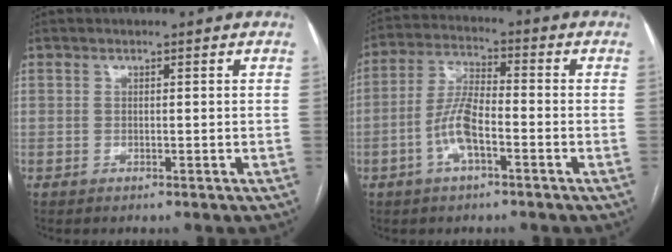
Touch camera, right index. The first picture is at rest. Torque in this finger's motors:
{"motor_torque": [1.07, -0.12, 0.33, 0.08]}